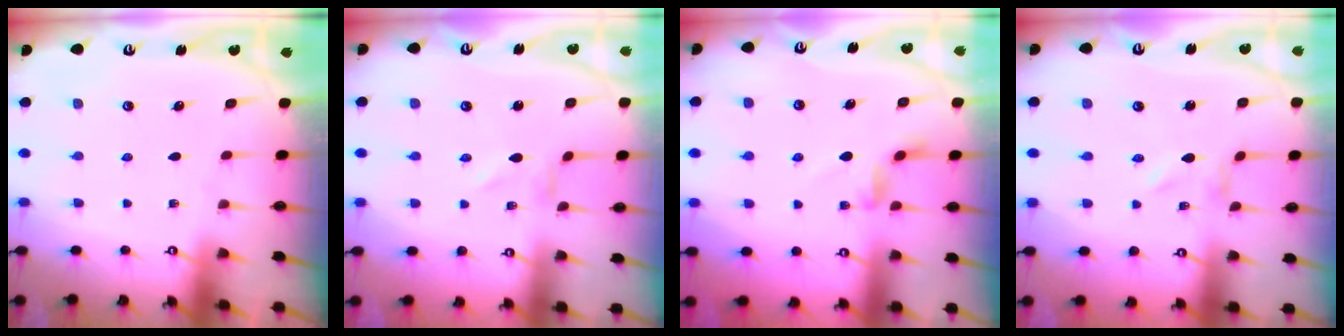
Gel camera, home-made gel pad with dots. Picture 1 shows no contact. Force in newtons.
{"total": 0.6, "press": 0.5, "slide": 0.2}
{"total": 2.9, "press": 2.8, "slide": 0.5}
{"total": 0.0}